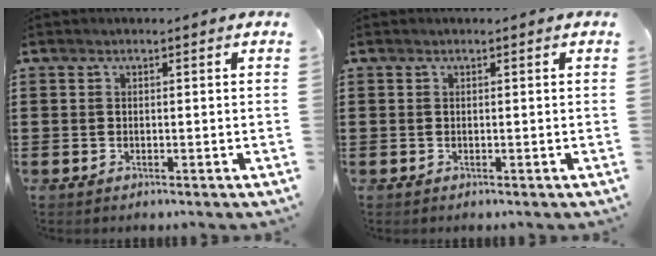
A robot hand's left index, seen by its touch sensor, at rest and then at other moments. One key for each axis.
{"total": 0.0}